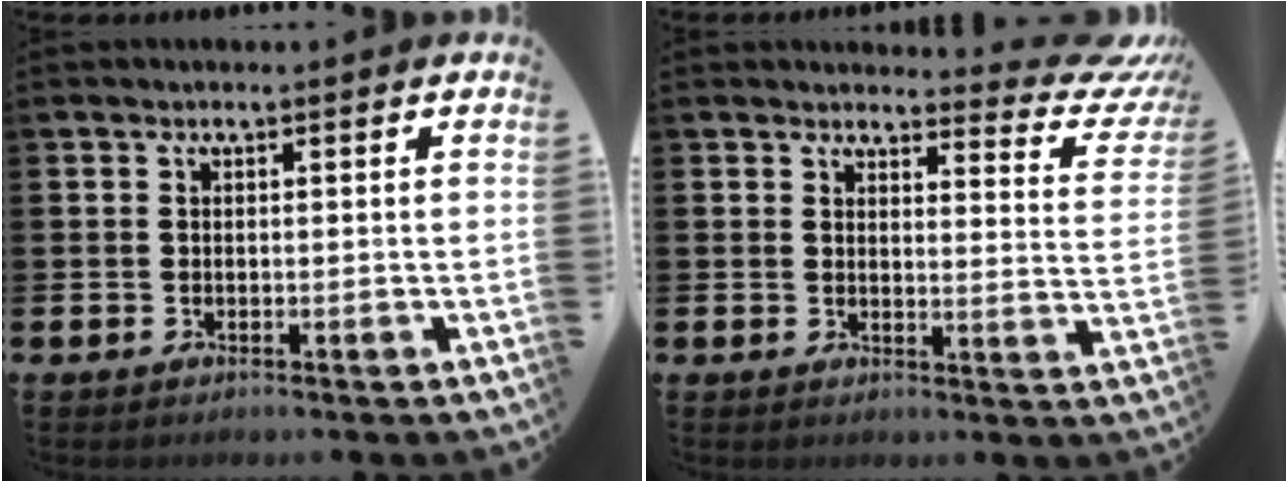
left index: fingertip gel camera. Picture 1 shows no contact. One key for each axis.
{"total": 4.3, "fx": 3.9, "fy": 1.3, "fz": 1.2, "tx": 0.000, "ty": -0.044, "tz": 0.058}